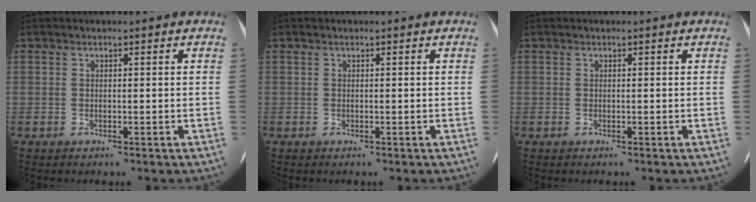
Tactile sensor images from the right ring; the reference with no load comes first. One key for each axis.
{"total": 0.0}
{"total": 0.0}